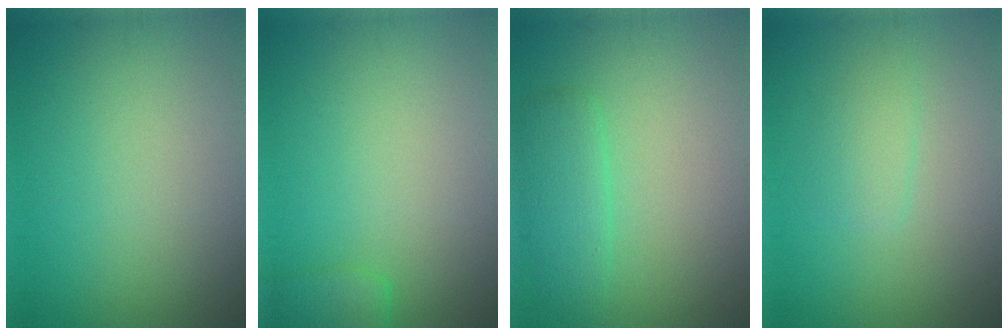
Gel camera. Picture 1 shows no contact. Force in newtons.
{"total": 2.2, "press": 2.2, "slide": 0.1}
{"total": 2.7, "press": 2.7, "slide": 0.1}
{"total": 1.6, "press": 1.6, "slide": 0.1}